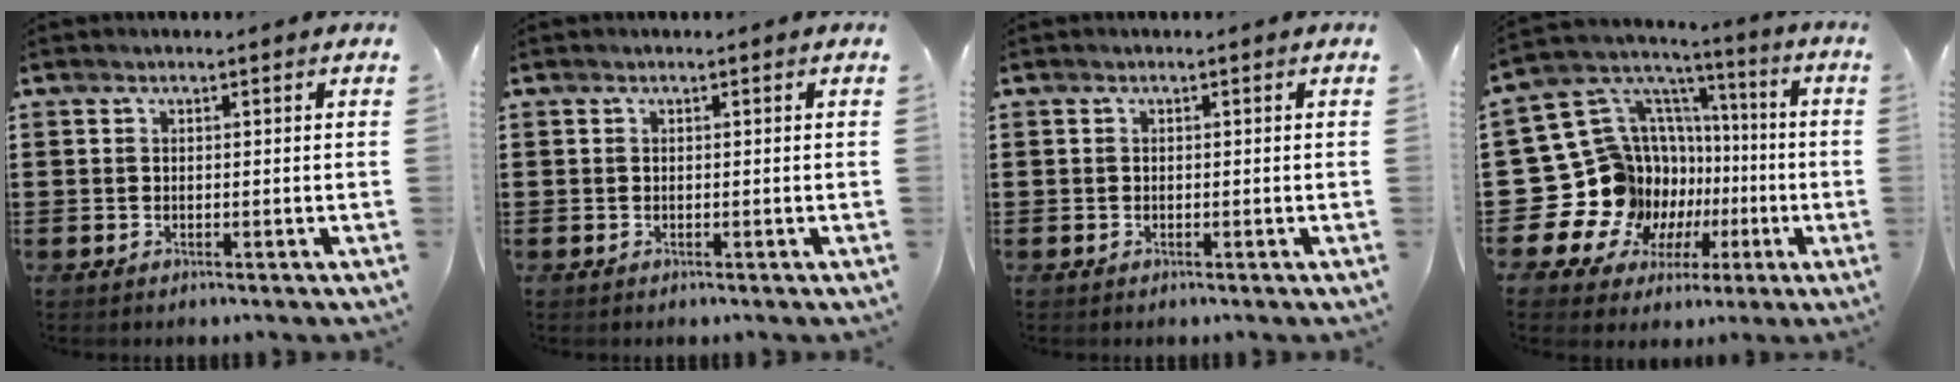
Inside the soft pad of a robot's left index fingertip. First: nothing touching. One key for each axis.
{"total": 0.0}
{"total": 0.0}
{"total": 19.2, "fx": -3.5, "fy": 17.2, "fz": 7.7, "tx": -0.201, "ty": -0.035, "tz": -0.004}